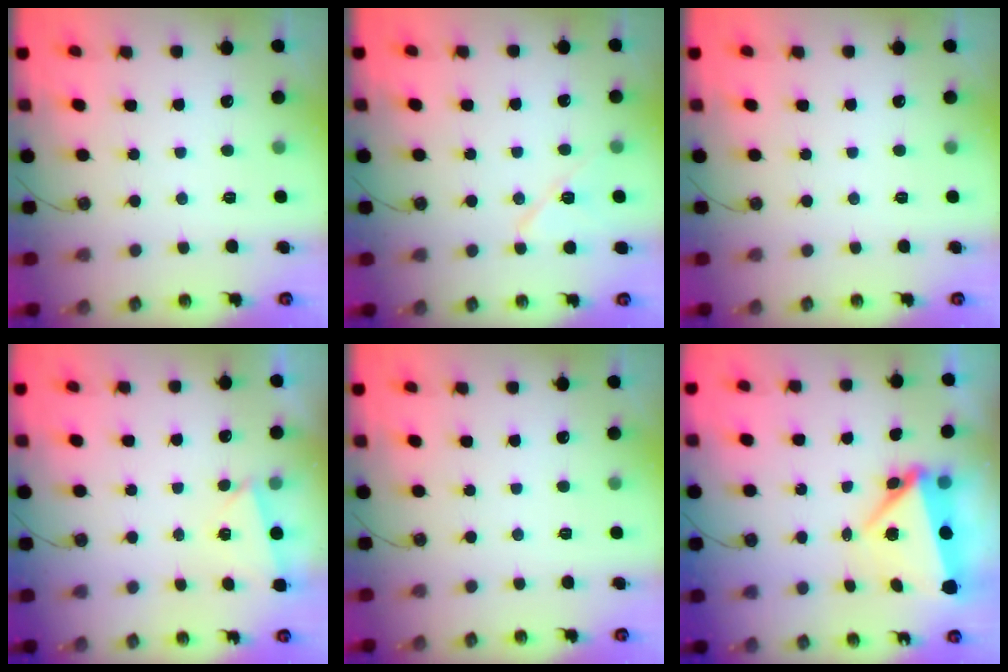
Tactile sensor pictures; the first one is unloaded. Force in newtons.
{"total": 8.9, "press": 8.9, "slide": 1.1}
{"total": 0.0}
{"total": 2.4, "press": 1.8, "slide": 1.7}
{"total": 0.0}
{"total": 8.8, "press": 6.2, "slide": 6.3}